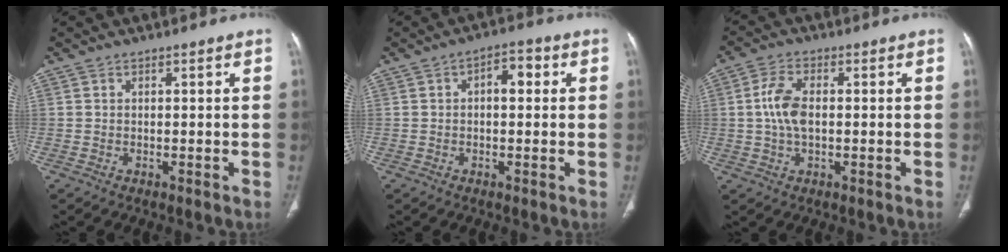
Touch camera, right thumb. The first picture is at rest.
{"total": 4.2, "force": [0.6, 2.3, 3.5], "torque": [-0.038, 0.015, 0.002]}
{"total": 6.3, "force": [0.2, 3.3, 5.4], "torque": [-0.114, 0.009, 0.000]}